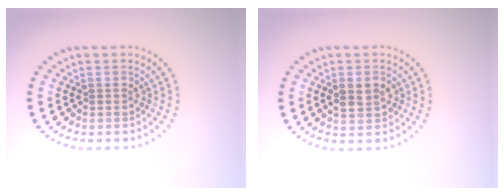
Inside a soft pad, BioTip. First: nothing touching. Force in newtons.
{"total": 2.3, "press": 2.3, "slide": 0.1}